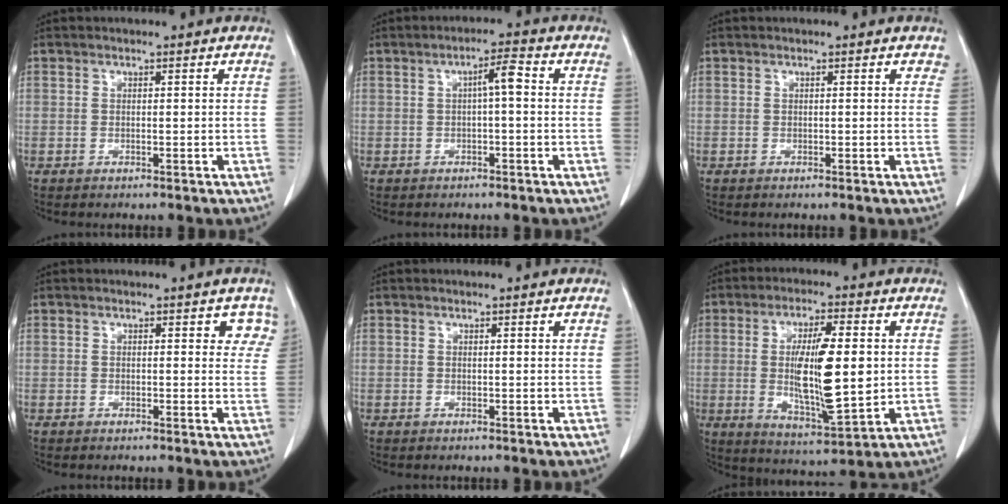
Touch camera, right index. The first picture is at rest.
{"total": 3.4, "force": [0.3, 0.4, 3.3], "torque": [-0.053, 0.008, 0.003]}
{"total": 0.8, "force": [0.6, 0.5, 0.3], "torque": [0.002, 0.001, -0.001]}
{"total": 3.5, "force": [2.2, 1.9, 1.9], "torque": [0.002, -0.003, 0.010]}
{"total": 0.6, "force": [0.5, 0.0, 0.4], "torque": [-0.004, -0.001, 0.006]}
{"total": 13.7, "force": [0.6, 2.5, 13.4], "torque": [-0.239, -0.013, 0.014]}